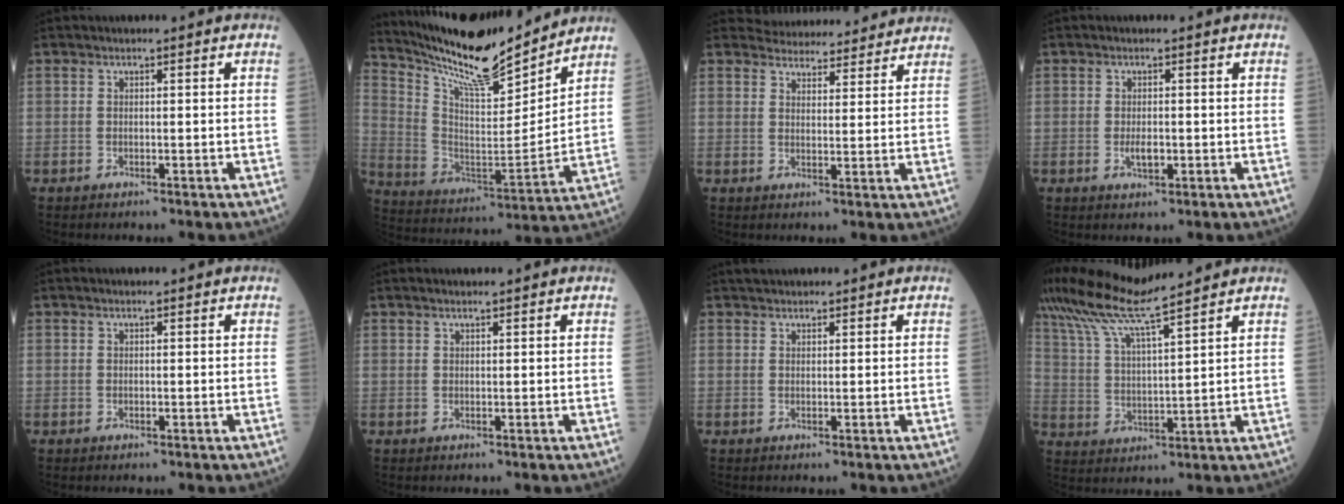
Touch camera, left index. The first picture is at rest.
{"total": 17.4, "force": [16.1, 1.5, 6.4], "torque": [-0.132, -0.018, 0.278]}
{"total": 10.9, "force": [10.6, 2.3, 1.2], "torque": [-0.001, 0.013, 0.128]}
{"total": 1.9, "force": [-0.4, 0.8, 1.6], "torque": [-0.033, -0.003, -0.002]}
{"total": 0.0}
{"total": 1.5, "force": [1.4, 0.0, 0.5], "torque": [-0.009, 0.011, 0.024]}
{"total": 2.6, "force": [2.5, 0.7, 0.5], "torque": [-0.001, 0.028, 0.040]}
{"total": 10.5, "force": [9.2, -1.0, 5.0], "torque": [-0.105, 0.021, 0.176]}